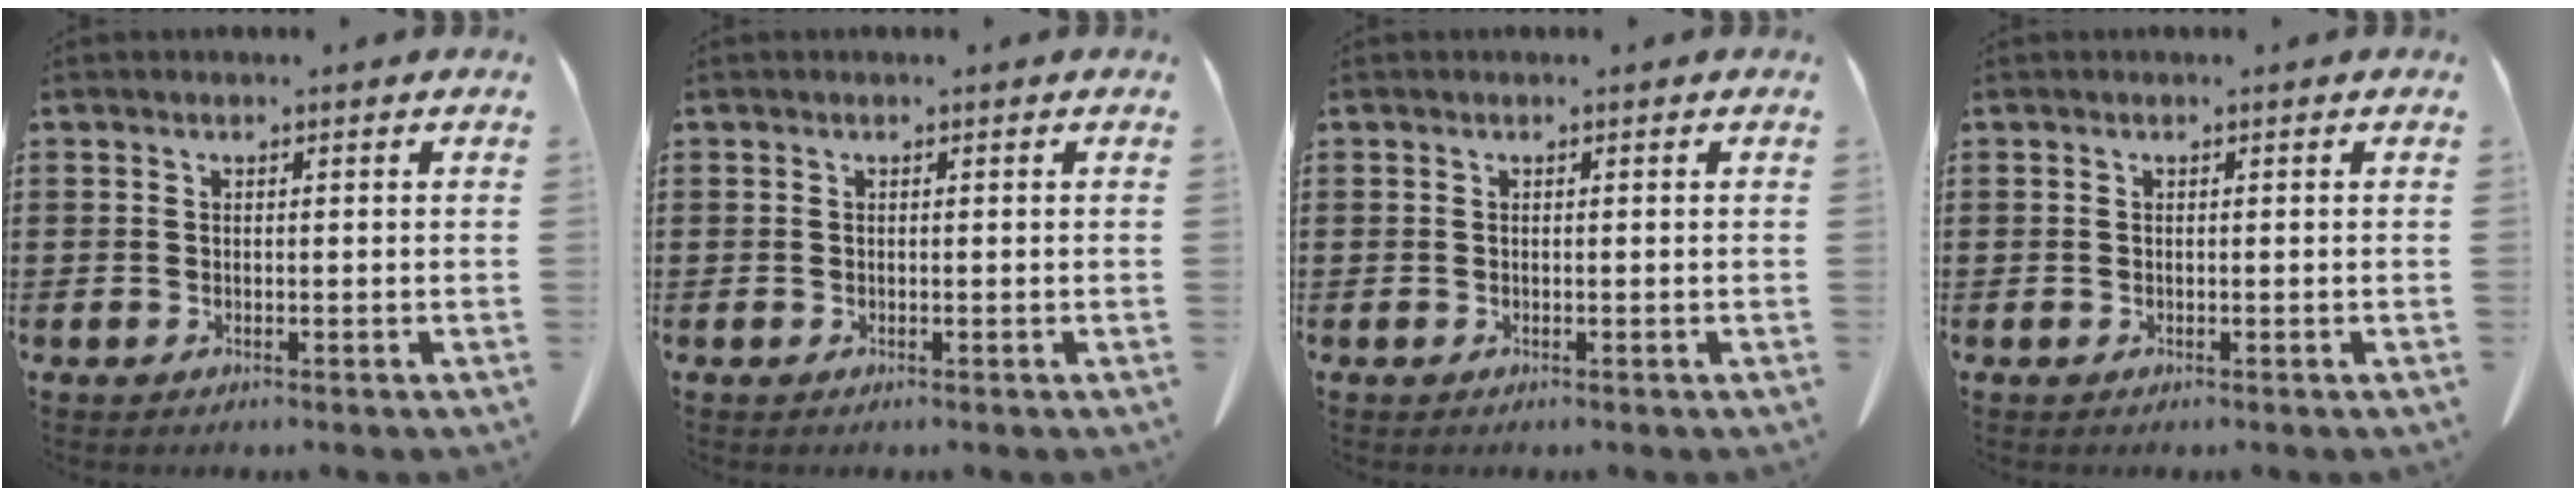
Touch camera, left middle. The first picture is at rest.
{"total": 0.0}
{"total": 0.0}
{"total": 0.0}